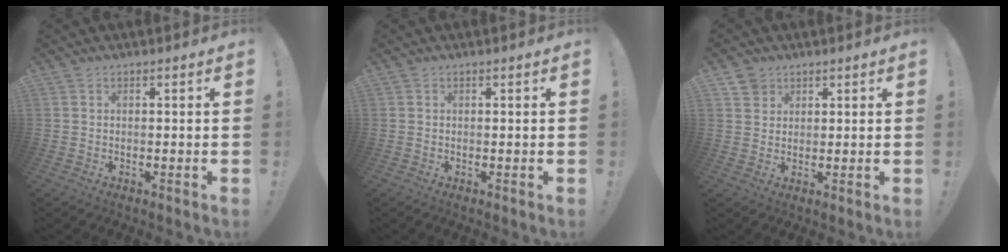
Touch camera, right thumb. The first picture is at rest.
{"total": 0.0}
{"total": 3.8, "force": [2.5, 2.8, 0.4], "torque": [0.003, -0.013, 0.045]}